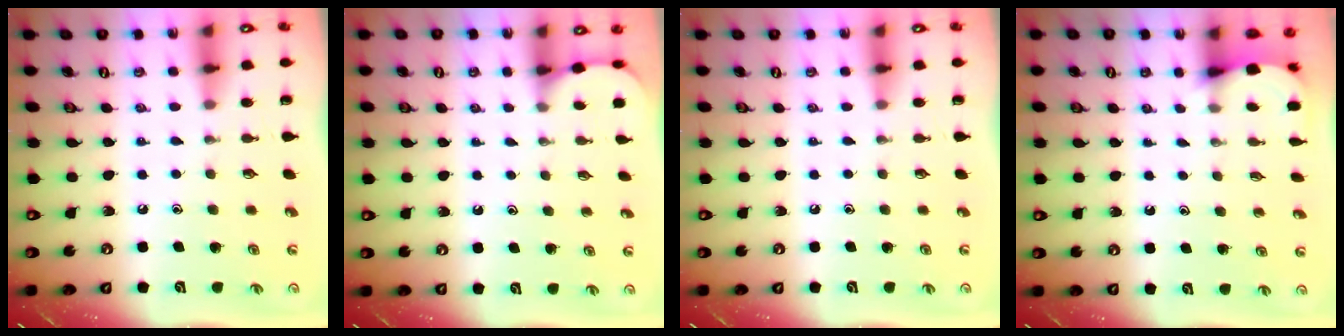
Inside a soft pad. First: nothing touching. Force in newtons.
{"total": 1.8, "press": 1.8, "slide": 0.2}
{"total": 0.0}
{"total": 2.5, "press": 2.5, "slide": 0.2}